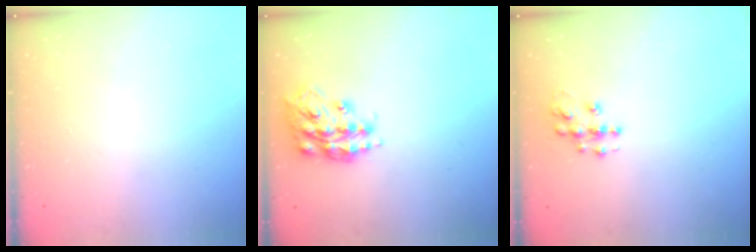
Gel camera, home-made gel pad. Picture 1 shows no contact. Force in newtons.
{"total": 16.0, "press": 16.0, "slide": 1.2}
{"total": 7.9, "press": 7.9, "slide": 0.3}